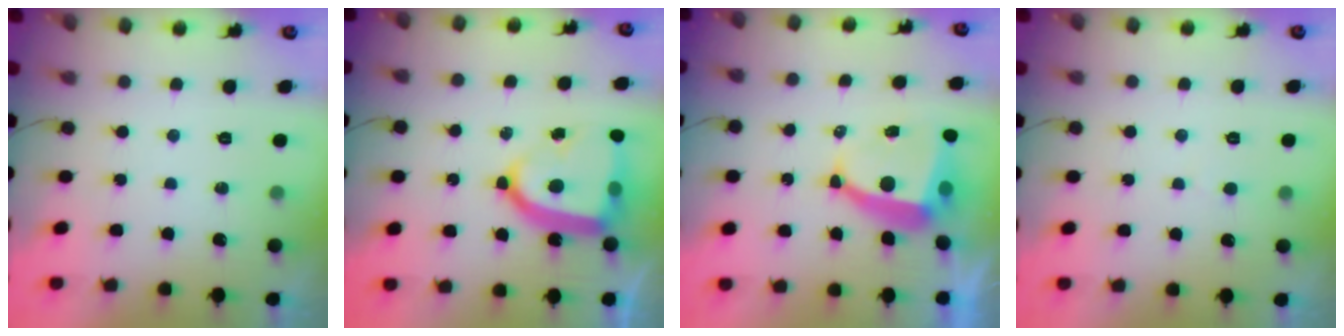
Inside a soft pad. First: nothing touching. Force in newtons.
{"total": 17.9, "press": 17.8, "slide": 1.7}
{"total": 7.7, "press": 7.6, "slide": 1.0}
{"total": 3.8, "press": 3.8, "slide": 0.4}